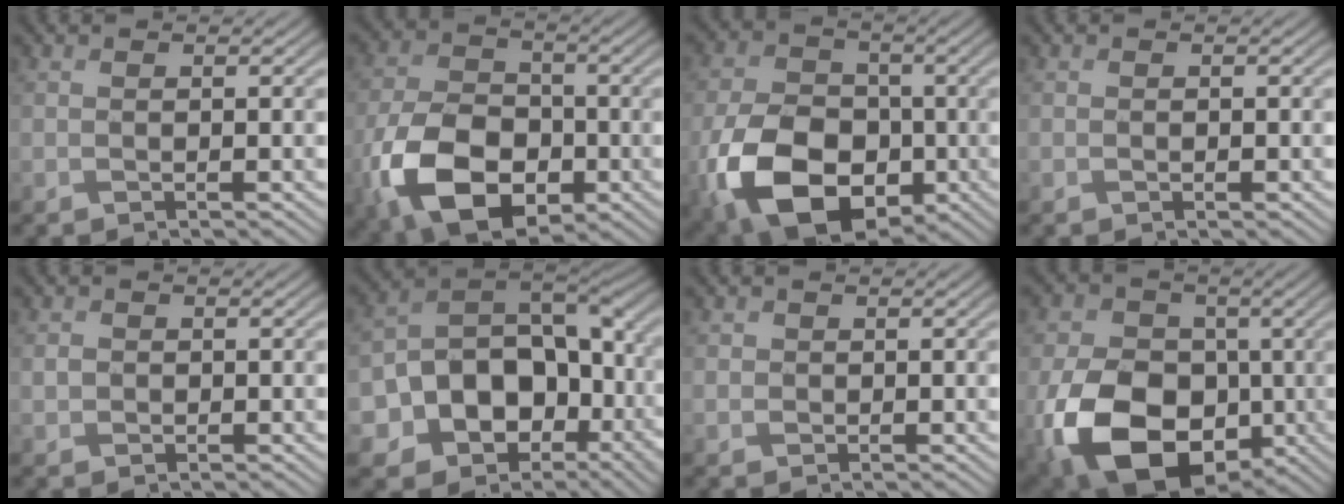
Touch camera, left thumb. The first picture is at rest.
{"total": 13.9, "force": [-5.3, 8.9, 9.3], "torque": [-0.220, -0.036, -0.102]}
{"total": 15.5, "force": [-5.3, 10.5, 10.1], "torque": [-0.233, -0.044, -0.099]}
{"total": 0.0}
{"total": 1.2, "force": [0.2, 1.1, 0.5], "torque": [-0.012, -0.002, 0.000]}
{"total": 15.6, "force": [-3.6, 11.4, 10.0], "torque": [-0.208, -0.033, -0.053]}
{"total": 1.1, "force": [0.3, 1.1, 0.1], "torque": [-0.003, -0.004, 0.003]}
{"total": 17.7, "force": [-5.2, 12.3, 11.6], "torque": [-0.248, -0.043, -0.089]}